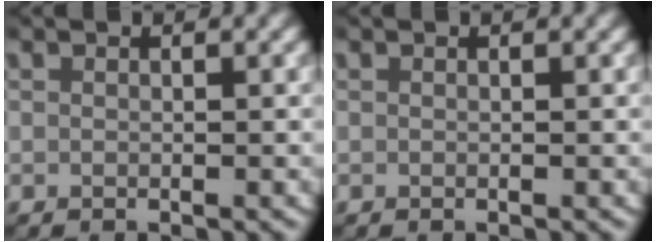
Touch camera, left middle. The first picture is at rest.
{"total": 0.0}